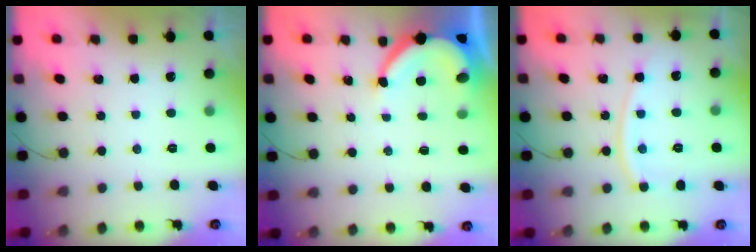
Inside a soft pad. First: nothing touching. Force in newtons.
{"total": 6.9, "press": 6.8, "slide": 1.0}
{"total": 9.7, "press": 9.6, "slide": 1.3}